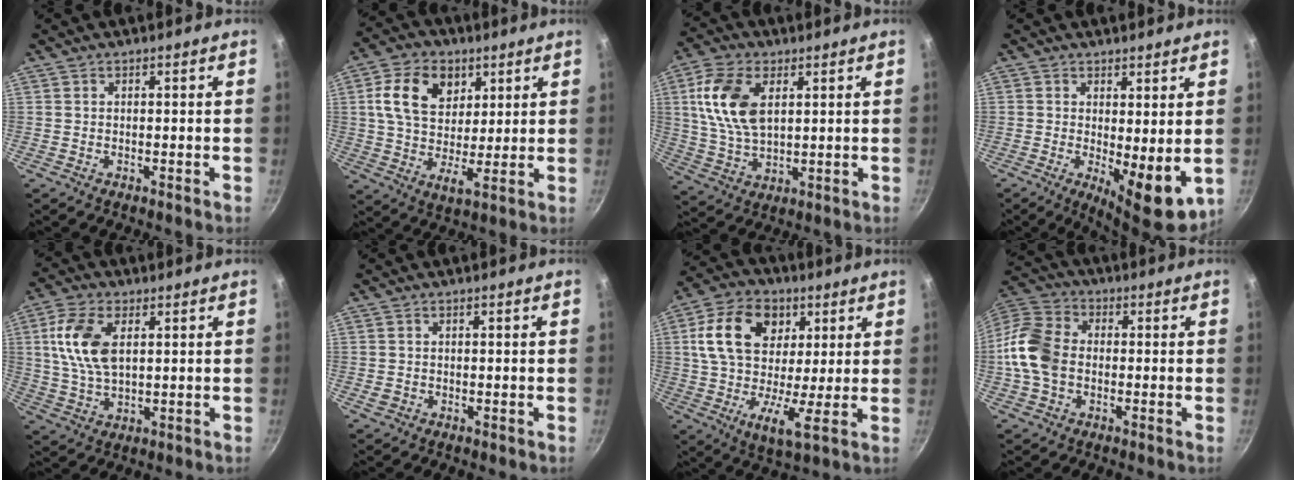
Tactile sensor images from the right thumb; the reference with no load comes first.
{"total": 12.9, "force": [4.7, 8.8, 8.2], "torque": [-0.123, -0.010, 0.076]}
{"total": 12.8, "force": [3.6, 7.4, 9.8], "torque": [-0.185, -0.009, 0.072]}
{"total": 8.6, "force": [0.1, 3.1, 8.0], "torque": [-0.100, -0.019, 0.010]}
{"total": 10.9, "force": [2.7, 6.1, 8.7], "torque": [-0.167, -0.001, 0.052]}
{"total": 1.2, "force": [0.0, 1.1, 0.6], "torque": [-0.010, 0.002, 0.000]}
{"total": 17.5, "force": [5.7, 11.1, 12.3], "torque": [-0.203, -0.013, 0.083]}
{"total": 11.9, "force": [-1.1, 8.7, 8.0], "torque": [-0.145, 0.023, -0.041]}